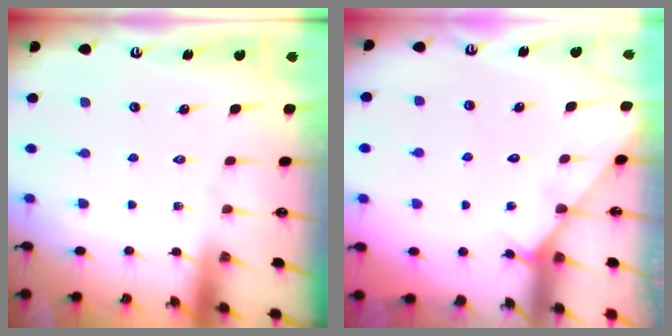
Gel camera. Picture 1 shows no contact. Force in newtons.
{"total": 2.7, "press": 2.7, "slide": 0.3}